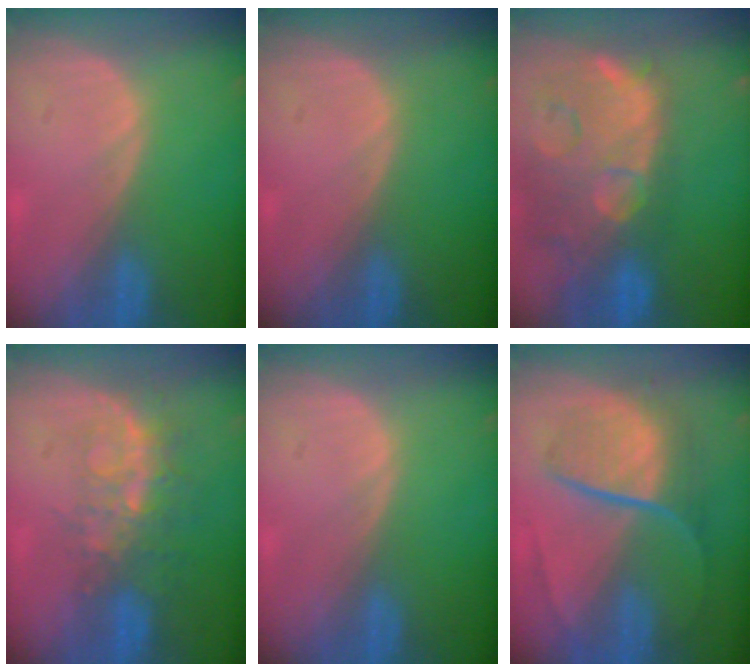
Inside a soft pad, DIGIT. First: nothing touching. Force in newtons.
{"total": 0.0}
{"total": 15.0, "press": 11.9, "slide": 9.0}
{"total": 8.3, "press": 6.9, "slide": 4.7}
{"total": 0.0}
{"total": 9.2, "press": 7.7, "slide": 5.0}